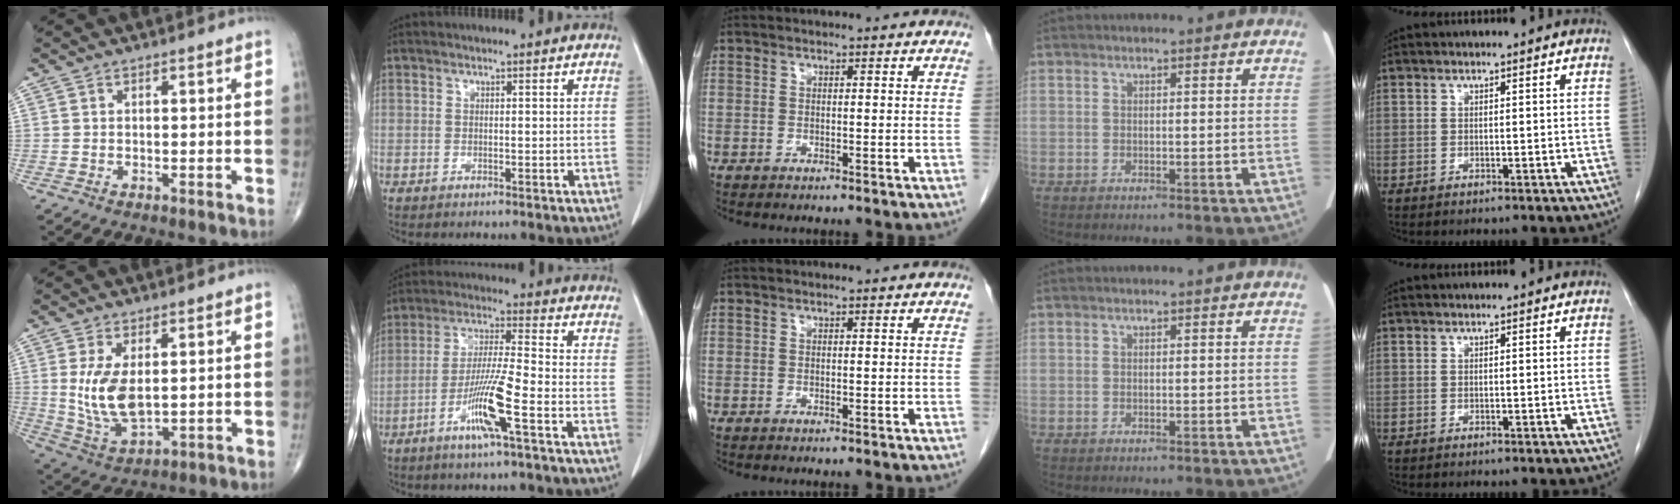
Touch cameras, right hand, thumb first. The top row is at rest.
{"thumb": {"total": 9.9, "force": [1.4, 5.0, 8.4], "torque": [-0.164, -0.017, 0.043]}, "index": {"total": 9.7, "force": [-4.3, -0.4, 8.6], "torque": [-0.169, -0.010, -0.087]}}